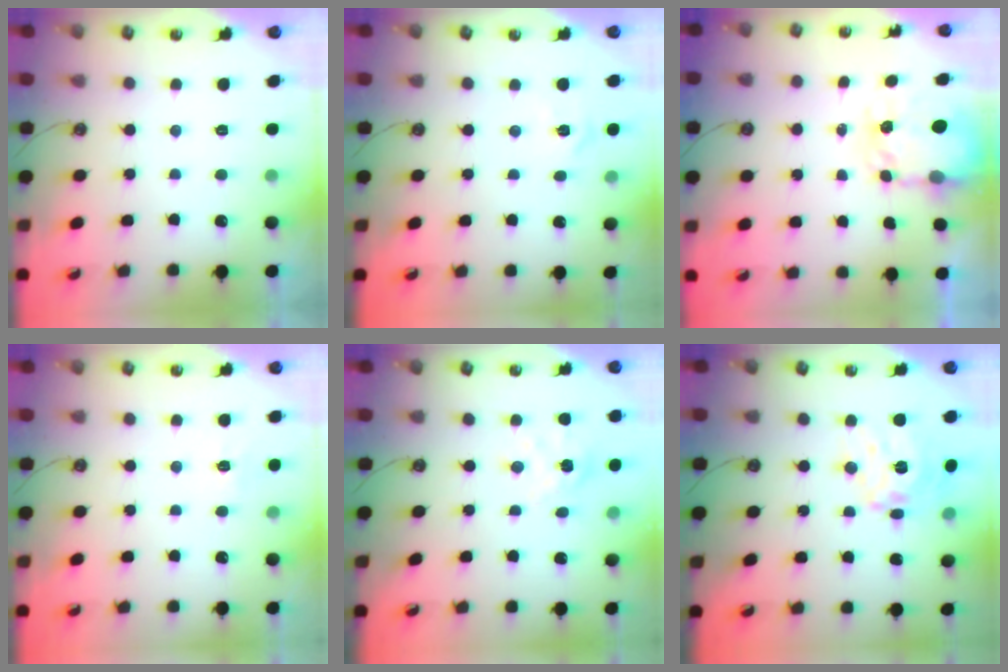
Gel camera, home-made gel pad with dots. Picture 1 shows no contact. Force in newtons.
{"total": 3.7, "press": 3.7, "slide": 0.4}
{"total": 4.6, "press": 4.5, "slide": 0.4}
{"total": 5.8, "press": 5.8, "slide": 0.6}
{"total": 6.8, "press": 6.8, "slide": 0.6}
{"total": 14.1, "press": 14.0, "slide": 1.3}